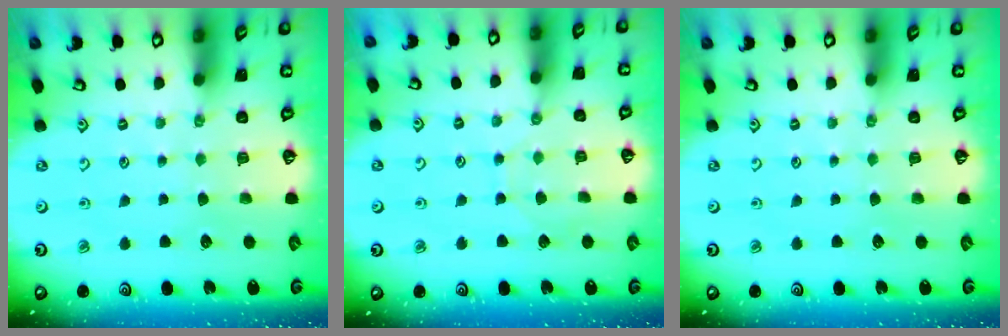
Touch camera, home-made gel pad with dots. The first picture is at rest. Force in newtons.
{"total": 3.0, "press": 2.9, "slide": 0.4}
{"total": 0.0}